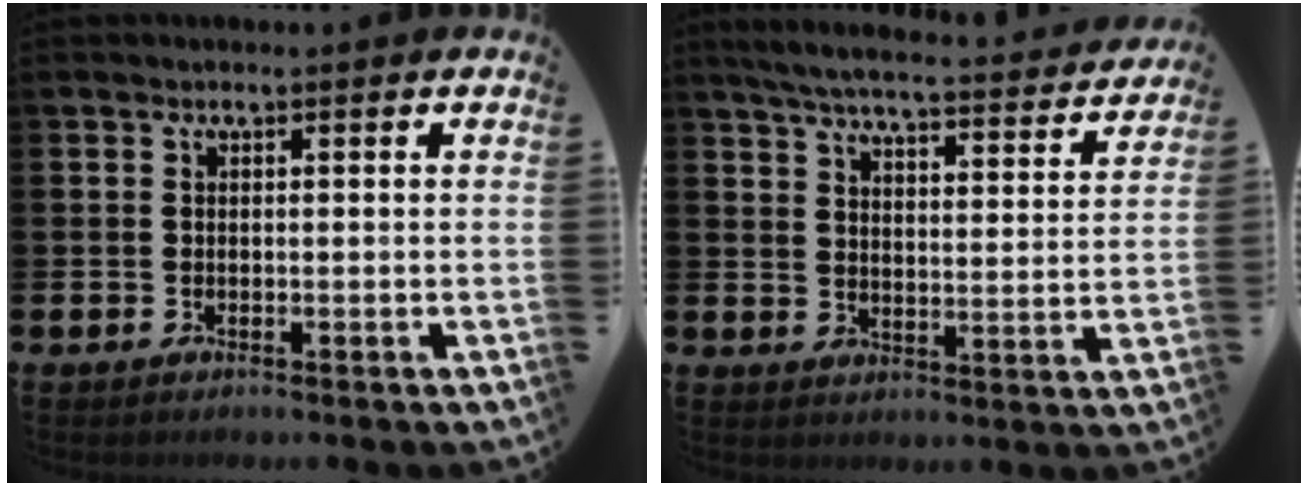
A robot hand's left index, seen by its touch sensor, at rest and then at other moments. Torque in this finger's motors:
{"motor_torque": [0.92, -1.22, 0.34, 0.03]}